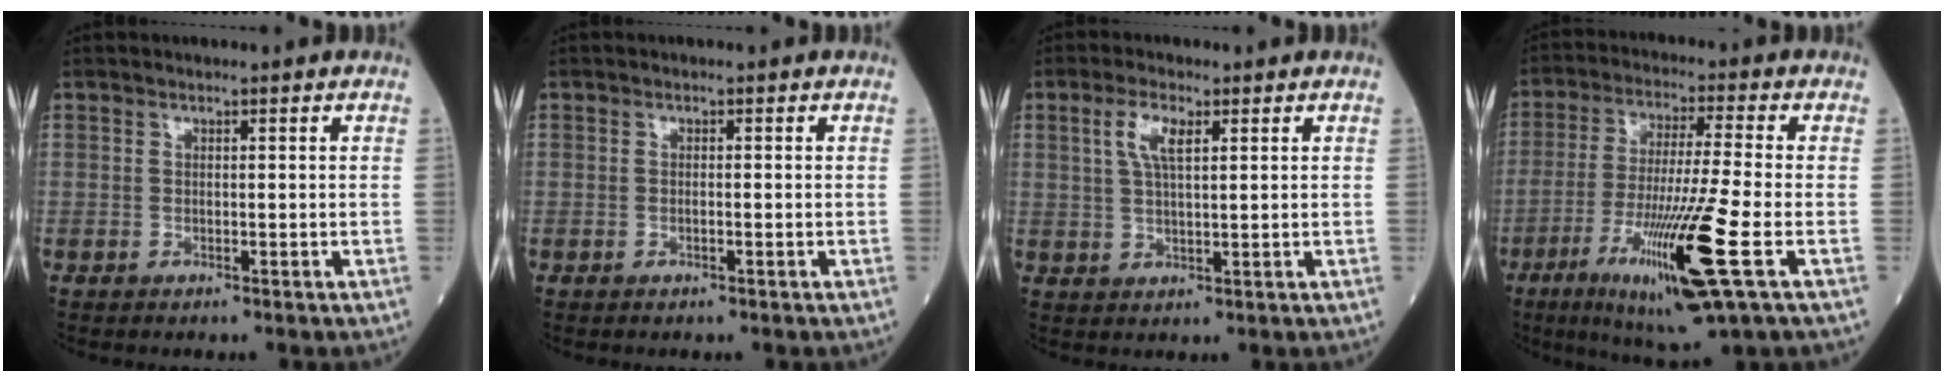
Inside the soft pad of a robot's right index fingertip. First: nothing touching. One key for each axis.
{"total": 0.7, "fx": -0.2, "fy": 0.1, "fz": 0.7, "tx": -0.015, "ty": 0.000, "tz": -0.003}
{"total": 4.4, "fx": 1.8, "fy": 1.2, "fz": 3.9, "tx": -0.085, "ty": 0.007, "tz": 0.038}
{"total": 15.9, "fx": -6.0, "fy": -0.3, "fz": 14.8, "tx": -0.290, "ty": -0.038, "tz": -0.106}